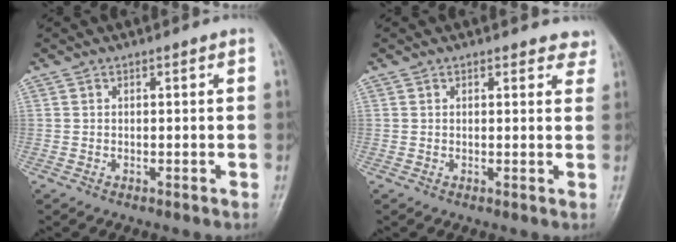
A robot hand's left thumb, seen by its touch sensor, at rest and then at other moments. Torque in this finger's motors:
{"motor_torque": [-0.02, 0.02, 0.05, 0.00, 0.02]}